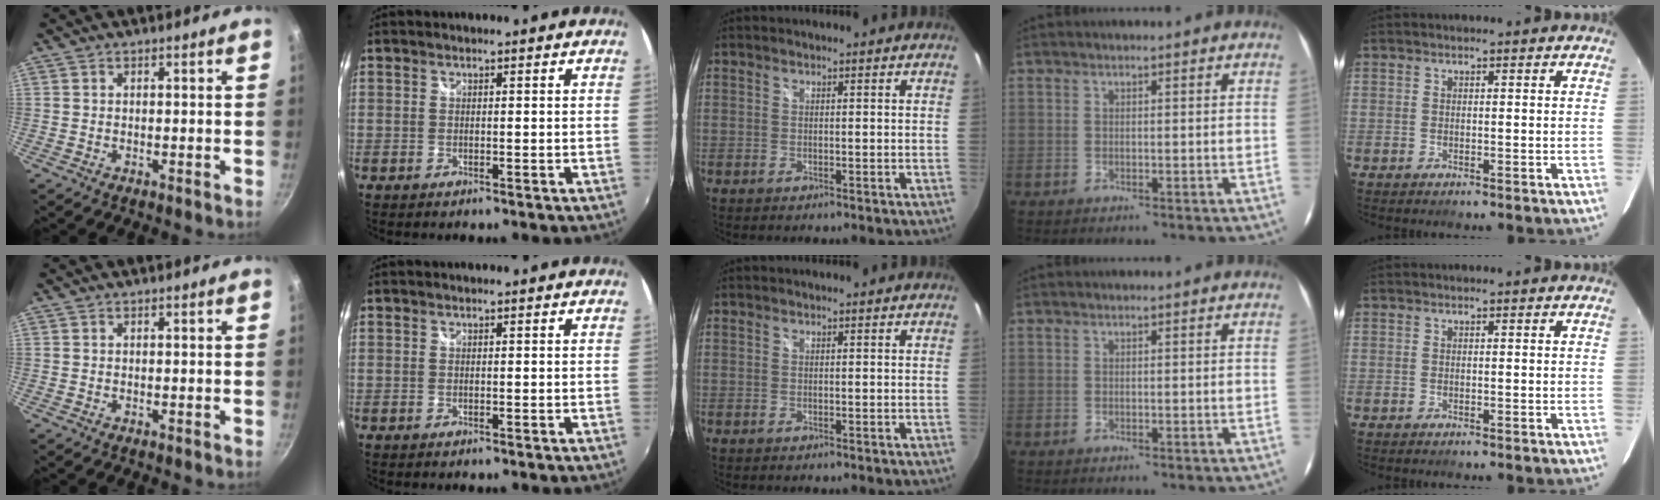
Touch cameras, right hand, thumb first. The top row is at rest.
{}